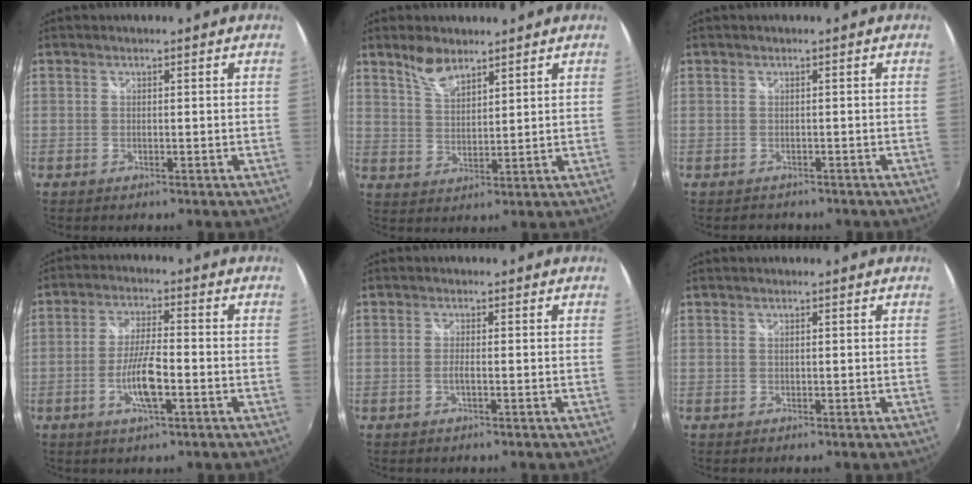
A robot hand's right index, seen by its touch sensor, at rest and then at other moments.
{"total": 5.6, "force": [4.4, 2.1, 2.8], "torque": [-0.049, 0.003, 0.086]}
{"total": 1.6, "force": [-1.2, 1.1, 0.1], "torque": [-0.006, -0.002, -0.015]}
{"total": 7.5, "force": [-2.9, 1.4, 6.8], "torque": [-0.137, -0.005, -0.053]}
{"total": 1.4, "force": [-0.6, 0.0, 1.2], "torque": [-0.025, -0.002, -0.012]}
{"total": 0.0}